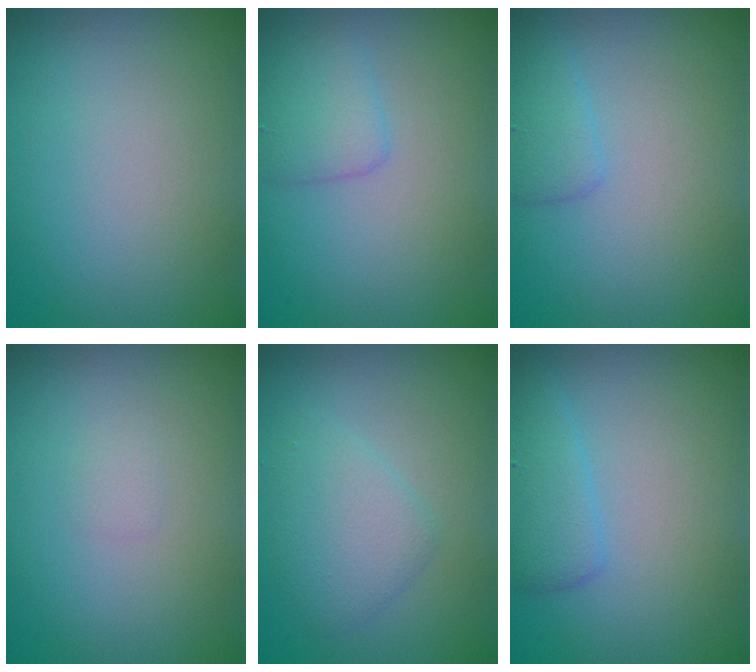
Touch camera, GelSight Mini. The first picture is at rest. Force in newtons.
{"total": 2.2, "press": 2.2, "slide": 0.2}
{"total": 1.9, "press": 1.9, "slide": 0.1}
{"total": 0.5, "press": 0.5, "slide": 0.0}
{"total": 2.8, "press": 2.8, "slide": 0.1}
{"total": 2.4, "press": 2.4, "slide": 0.3}